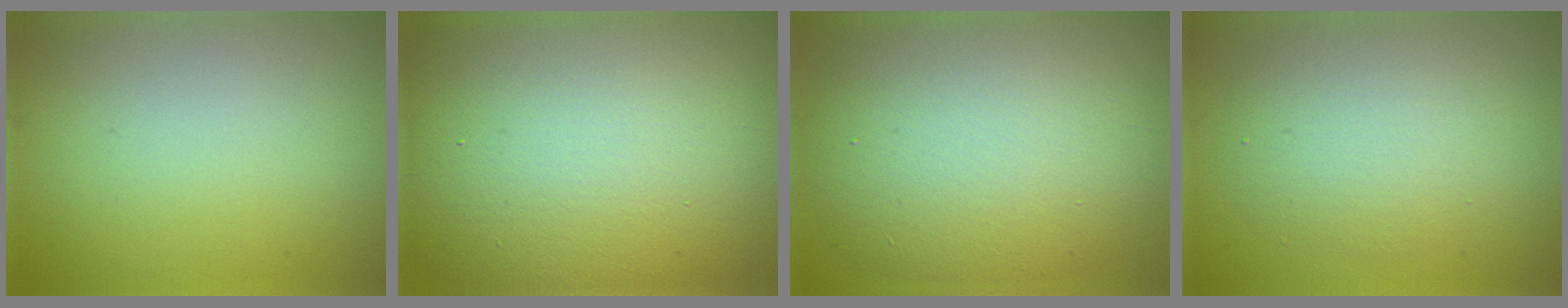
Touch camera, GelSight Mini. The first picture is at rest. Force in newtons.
{"total": 19.1, "press": 19.1, "slide": 1.0}
{"total": 11.7, "press": 11.7, "slide": 0.6}
{"total": 4.5, "press": 4.5, "slide": 0.4}